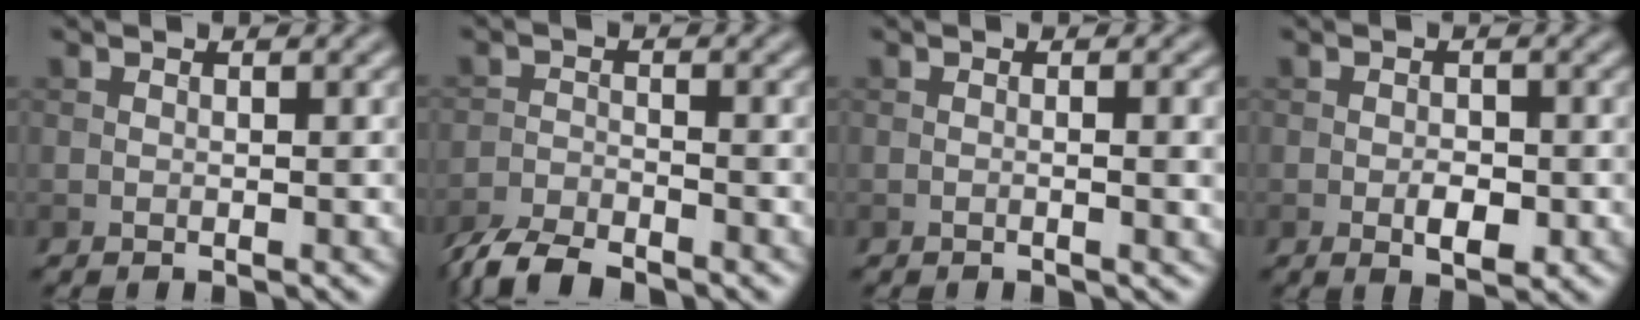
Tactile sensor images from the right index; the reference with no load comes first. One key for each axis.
{"total": 4.9, "fx": -4.3, "fy": 1.3, "fz": 2.0, "tx": -0.035, "ty": -0.009, "tz": -0.091}
{"total": 2.4, "fx": -0.3, "fy": 0.6, "fz": 2.3, "tx": -0.032, "ty": -0.003, "tz": -0.007}
{"total": 2.5, "fx": -0.8, "fy": 1.3, "fz": 2.0, "tx": -0.029, "ty": -0.001, "tz": -0.013}